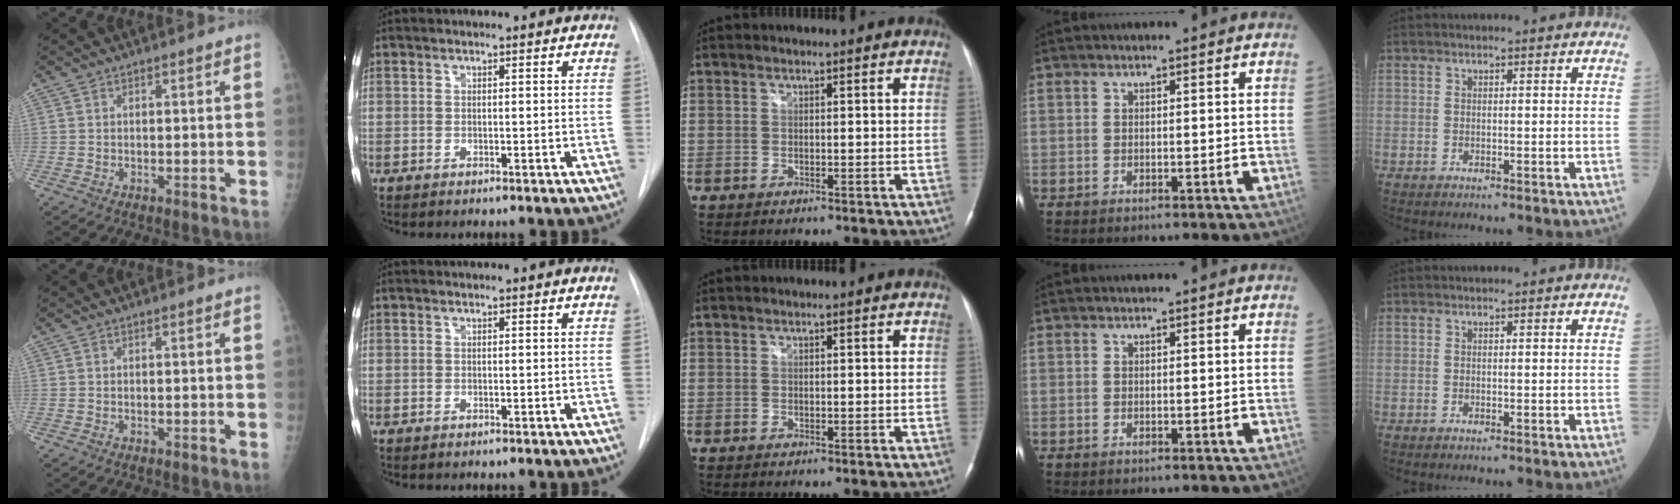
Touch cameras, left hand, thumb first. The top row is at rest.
{}